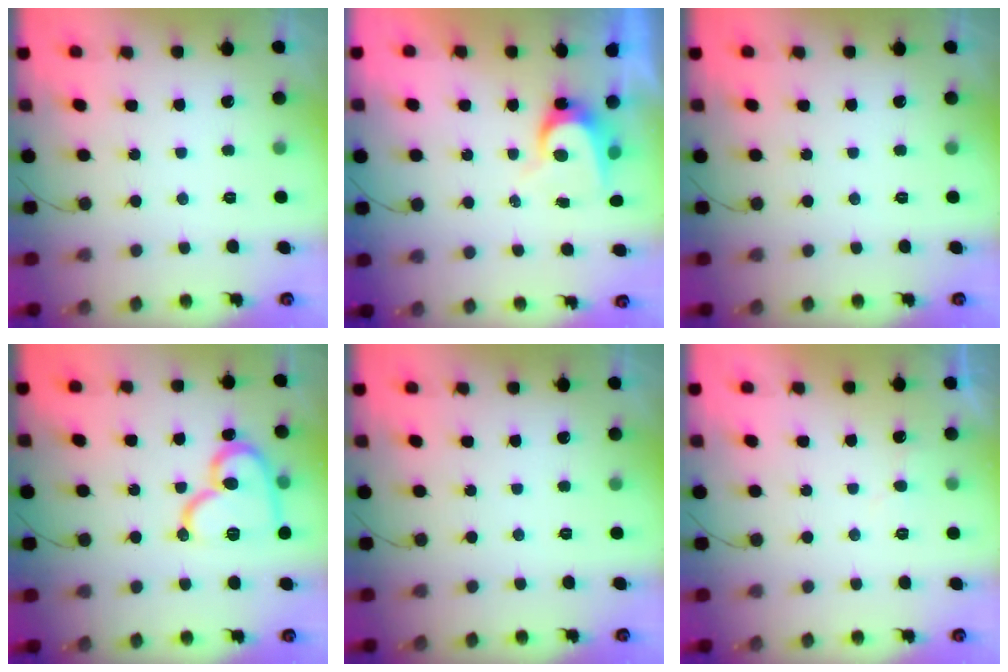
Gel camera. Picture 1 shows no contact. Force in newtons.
{"total": 7.7, "press": 7.7, "slide": 0.2}
{"total": 0.0}
{"total": 17.3, "press": 17.3, "slide": 1.7}
{"total": 0.0}
{"total": 5.2, "press": 5.2, "slide": 0.5}